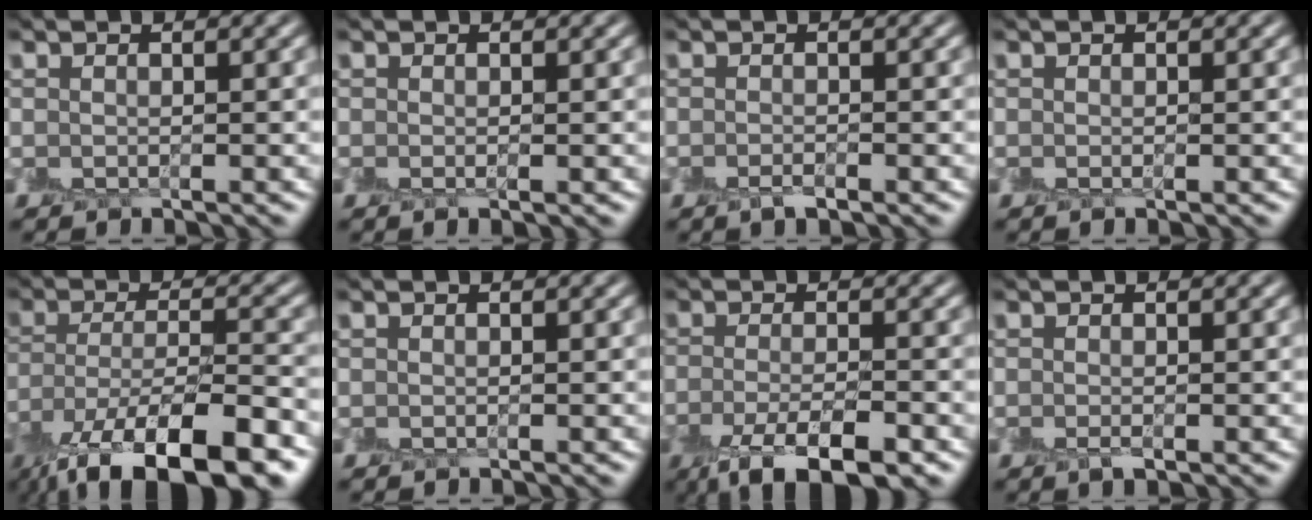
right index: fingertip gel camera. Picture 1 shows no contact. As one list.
[{"total": 0.5, "force": [-0.1, 0.0, 0.5], "torque": [-0.006, -0.004, -0.002]}, {"total": 1.0, "force": [-0.8, 0.2, 0.6], "torque": [-0.012, -0.005, -0.015]}, {"total": 0.0}, {"total": 13.1, "force": [-8.7, 4.0, 8.9], "torque": [-0.177, -0.021, -0.150]}, {"total": 0.0}, {"total": 6.4, "force": [-4.0, 1.9, 4.6], "torque": [-0.083, -0.015, -0.070]}, {"total": 0.9, "force": [-0.5, 0.2, 0.7], "torque": [-0.014, -0.007, -0.008]}]